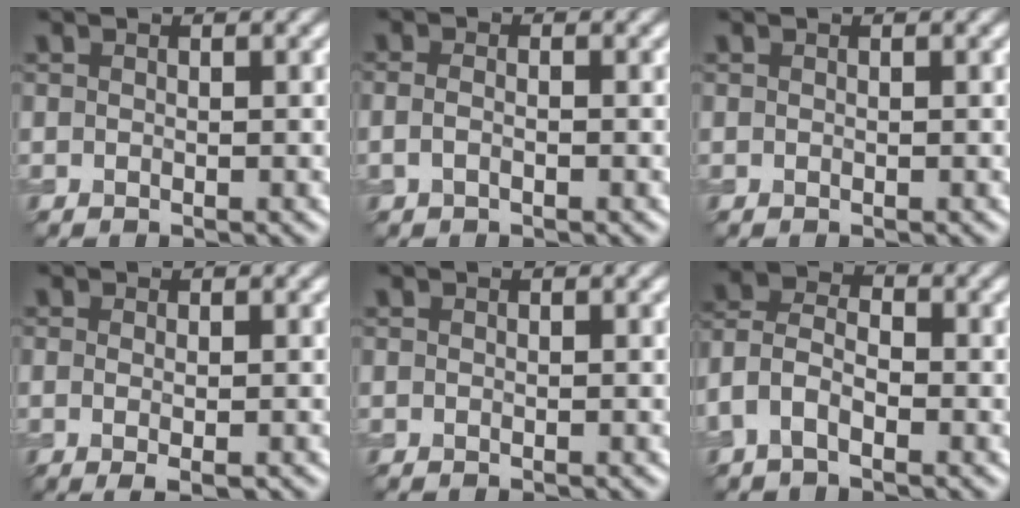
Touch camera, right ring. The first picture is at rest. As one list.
[{"total": 1.2, "force": [-0.4, 0.5, 1.0], "torque": [-0.025, -0.002, -0.012]}, {"total": 0.0}, {"total": 1.6, "force": [-0.3, 0.3, 1.5], "torque": [-0.027, -0.006, -0.005]}, {"total": 0.0}, {"total": 3.9, "force": [-2.0, 2.2, 2.6], "torque": [-0.059, 0.010, -0.052]}]